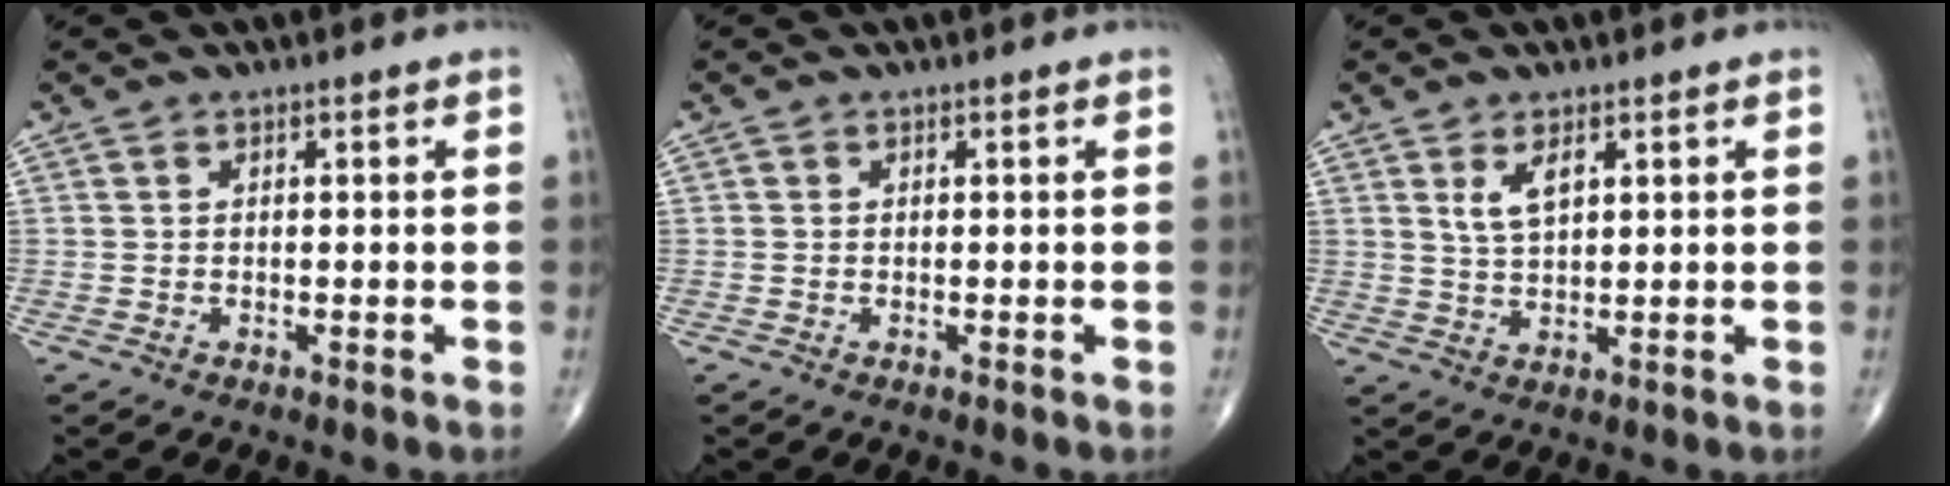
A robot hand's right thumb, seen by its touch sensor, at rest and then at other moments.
{"total": 0.0}
{"total": 4.2, "force": [1.9, 1.9, 3.2], "torque": [-0.056, -0.010, 0.041]}